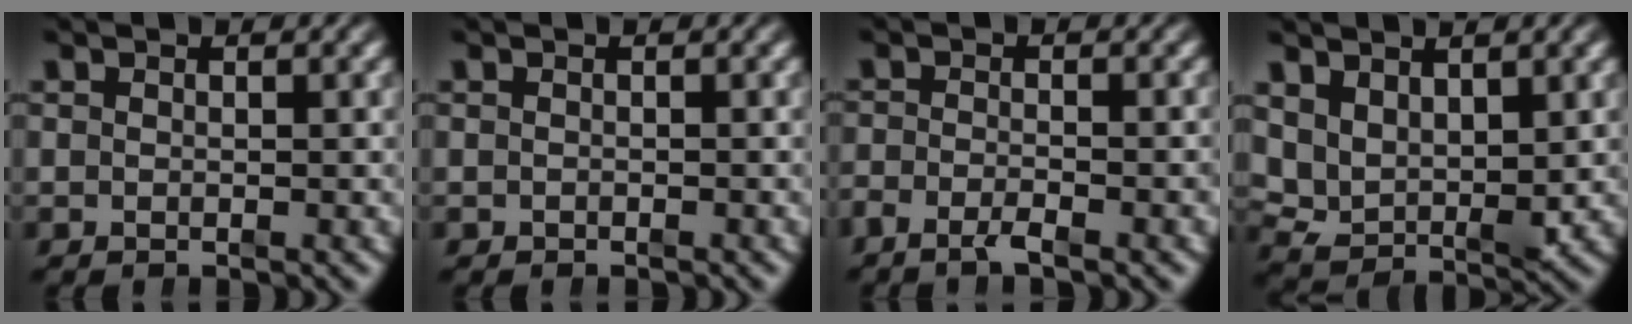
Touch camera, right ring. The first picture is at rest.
{"total": 0.6, "force": [-0.4, -0.4, -0.2], "torque": [0.005, -0.006, -0.002]}
{"total": 2.0, "force": [-1.6, 0.2, 1.1], "torque": [-0.014, -0.002, -0.033]}
{"total": 5.0, "force": [0.8, 4.0, 2.8], "torque": [-0.082, -0.025, 0.023]}